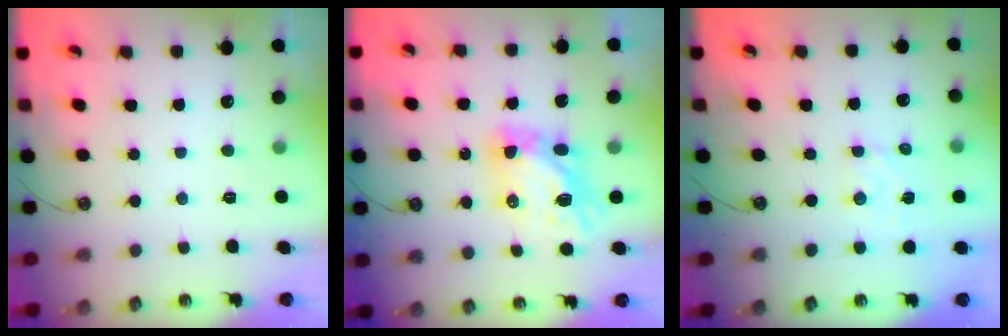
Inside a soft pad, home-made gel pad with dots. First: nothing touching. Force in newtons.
{"total": 9.1, "press": 9.0, "slide": 1.1}
{"total": 2.8, "press": 2.8, "slide": 0.3}